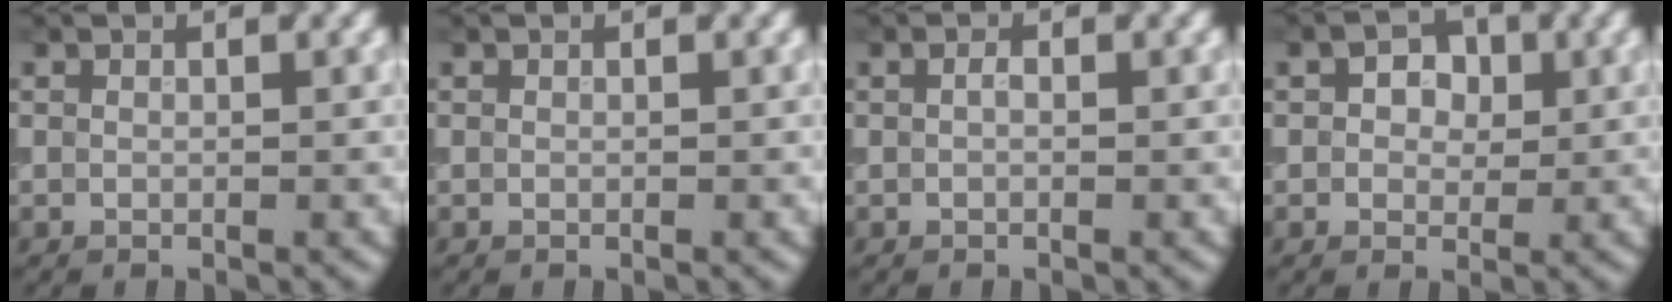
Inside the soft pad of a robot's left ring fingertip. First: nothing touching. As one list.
[{"total": 0.0}, {"total": 0.7, "force": [0.1, 0.4, 0.6], "torque": [-0.012, 0.001, 0.000]}, {"total": 2.7, "force": [0.6, 2.1, 1.7], "torque": [-0.023, 0.004, 0.001]}]